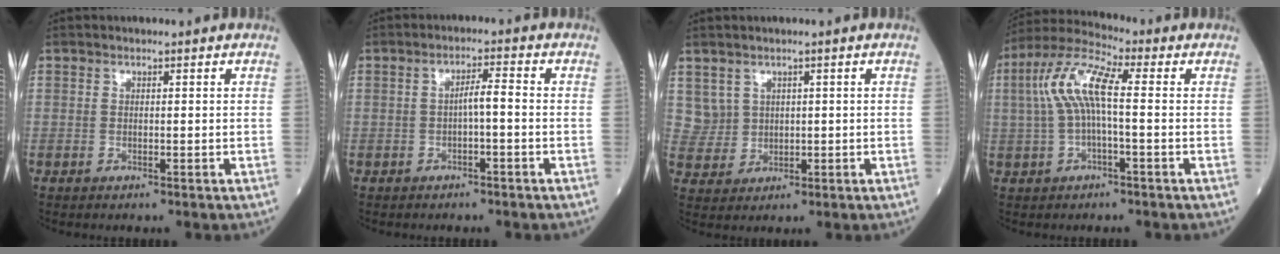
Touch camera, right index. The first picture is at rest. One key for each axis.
{"total": 2.7, "fx": -0.5, "fy": 0.2, "fz": 2.7, "tx": -0.047, "ty": 0.005, "tz": -0.008}
{"total": 3.7, "fx": 1.6, "fy": 3.3, "fz": 0.1, "tx": -0.001, "ty": 0.009, "tz": 0.040}
{"total": 8.9, "fx": 0.3, "fy": 1.5, "fz": 8.8, "tx": -0.192, "ty": 0.028, "tz": 0.002}